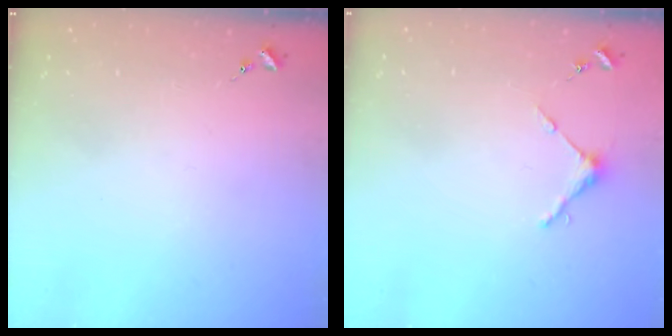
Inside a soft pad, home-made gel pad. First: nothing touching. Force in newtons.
{"total": 4.0, "press": 4.0, "slide": 0.4}